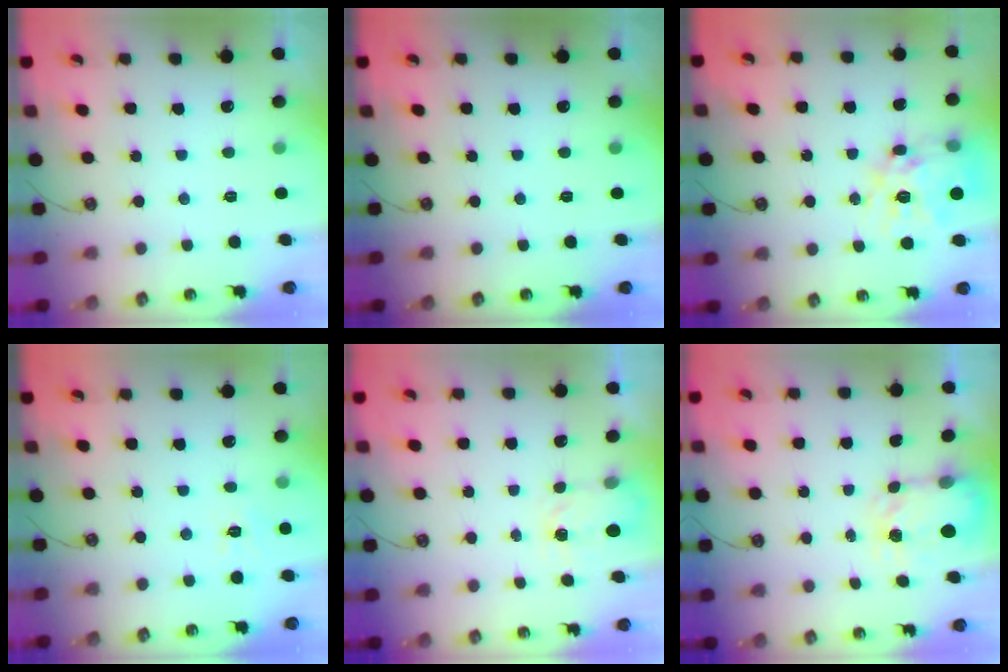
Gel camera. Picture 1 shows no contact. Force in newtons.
{"total": 0.0}
{"total": 16.4, "press": 16.3, "slide": 1.6}
{"total": 6.3, "press": 6.3, "slide": 0.8}
{"total": 2.6, "press": 2.6, "slide": 0.4}
{"total": 4.0, "press": 4.0, "slide": 0.5}